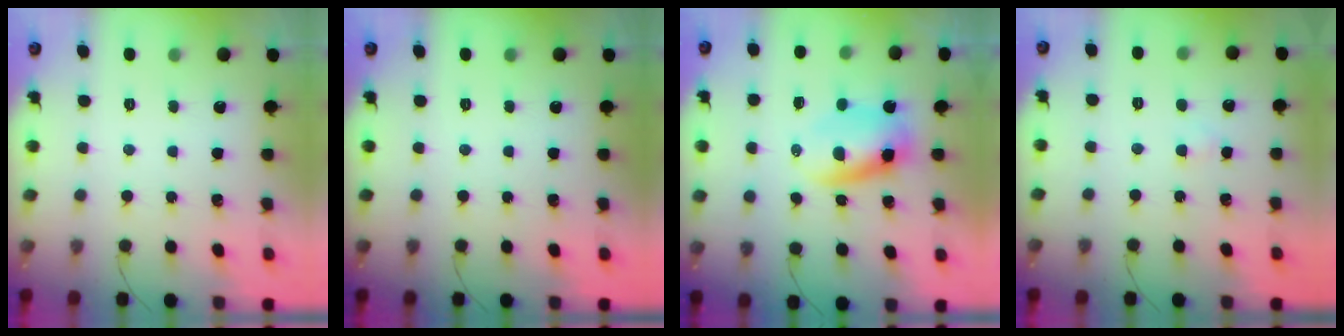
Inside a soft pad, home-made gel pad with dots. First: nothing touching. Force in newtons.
{"total": 0.0}
{"total": 5.8, "press": 5.7, "slide": 1.2}
{"total": 1.3, "press": 1.1, "slide": 0.7}